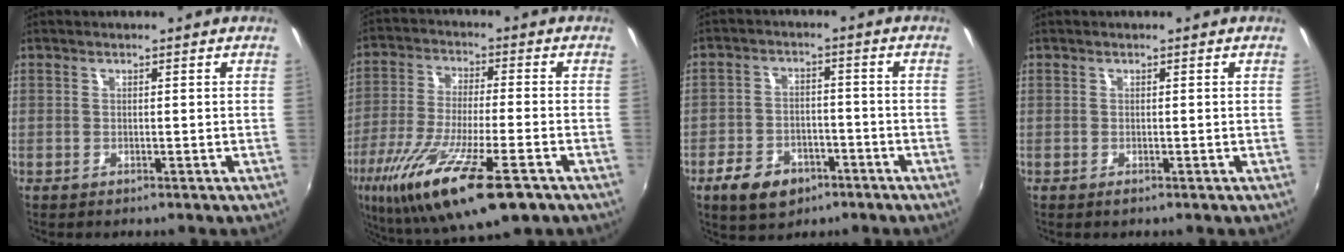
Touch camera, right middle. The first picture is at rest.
{"total": 21.5, "force": [-11.5, 4.7, 17.5], "torque": [-0.343, -0.071, -0.204]}
{"total": 9.2, "force": [-5.5, 5.7, 4.7], "torque": [-0.123, 0.007, -0.081]}
{"total": 0.0}